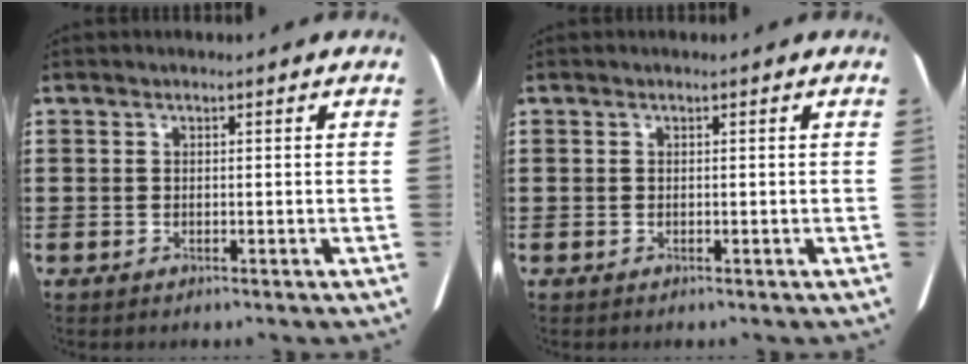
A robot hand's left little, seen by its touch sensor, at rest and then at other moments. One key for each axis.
{"total": 0.0}